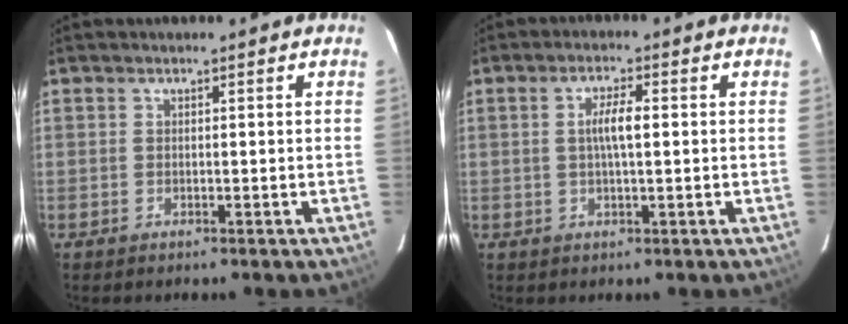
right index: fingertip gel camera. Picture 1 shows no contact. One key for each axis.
{"total": 4.0, "fx": 0.3, "fy": 0.7, "fz": 3.9, "tx": -0.073, "ty": 0.005, "tz": 0.007}